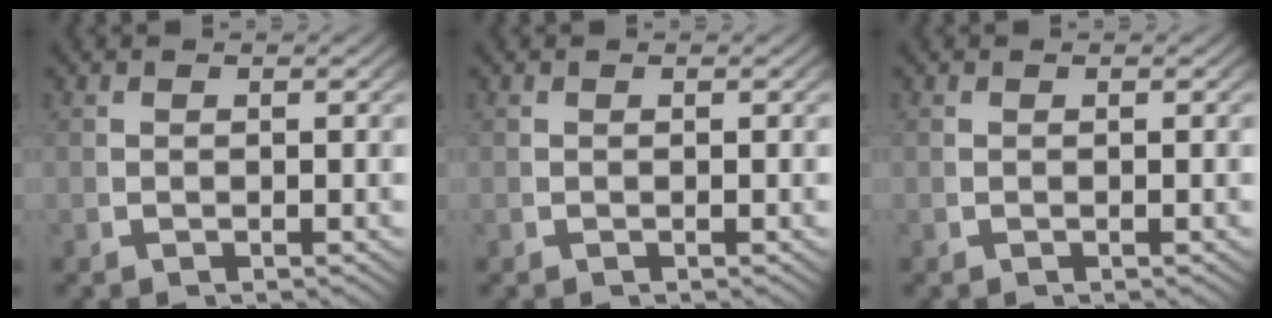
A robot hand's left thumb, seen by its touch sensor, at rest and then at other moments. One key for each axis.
{"total": 0.0}
{"total": 0.0}